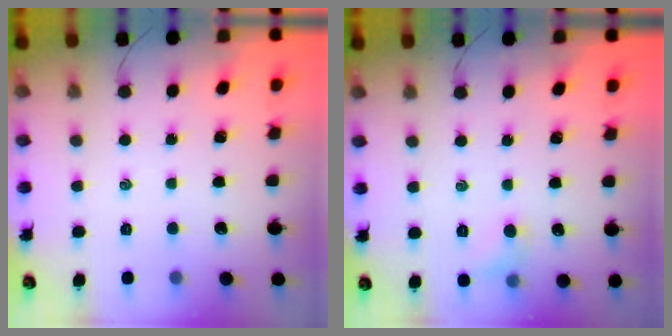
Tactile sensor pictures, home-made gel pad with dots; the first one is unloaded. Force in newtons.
{"total": 6.0, "press": 5.8, "slide": 1.6}